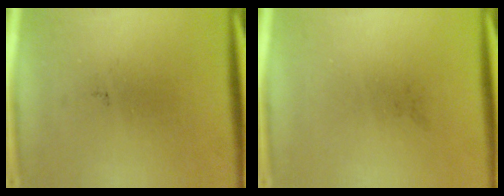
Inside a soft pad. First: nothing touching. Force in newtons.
{"total": 0.0}